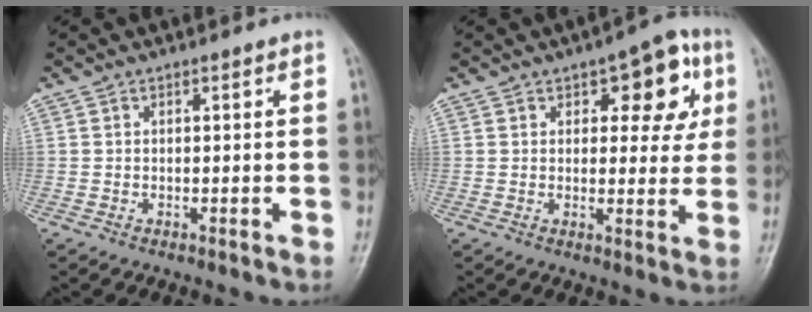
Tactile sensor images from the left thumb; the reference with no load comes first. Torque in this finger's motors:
{"motor_torque": [0.07, 0.18, 0.38, 0.24, 0.11]}